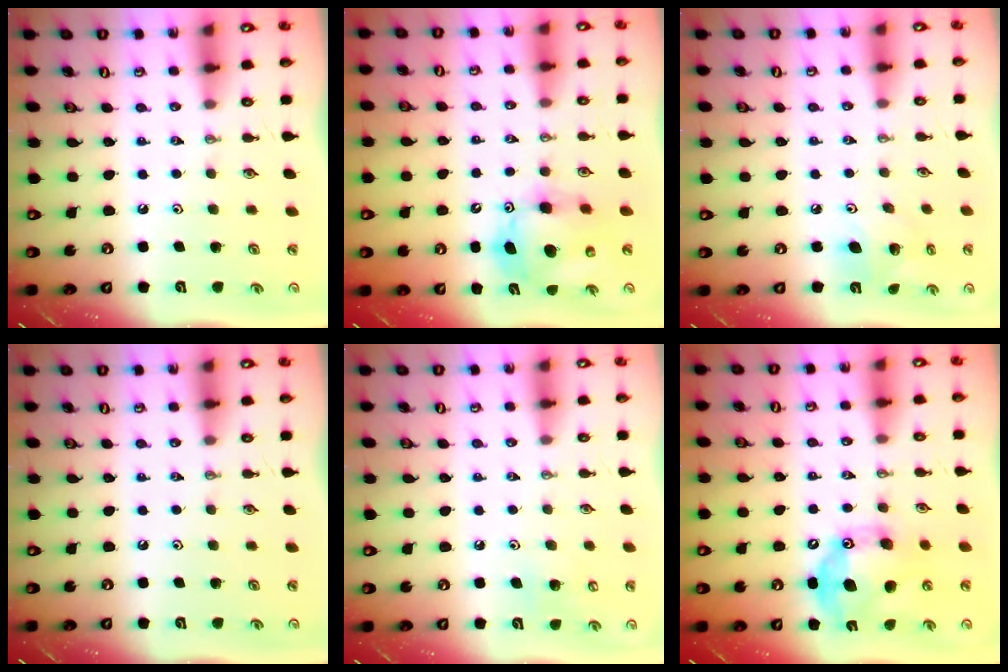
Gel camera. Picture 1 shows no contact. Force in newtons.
{"total": 12.7, "press": 12.4, "slide": 2.3}
{"total": 8.3, "press": 8.1, "slide": 2.0}
{"total": 0.0}
{"total": 7.0, "press": 6.9, "slide": 1.0}
{"total": 18.0, "press": 18.0, "slide": 0.9}